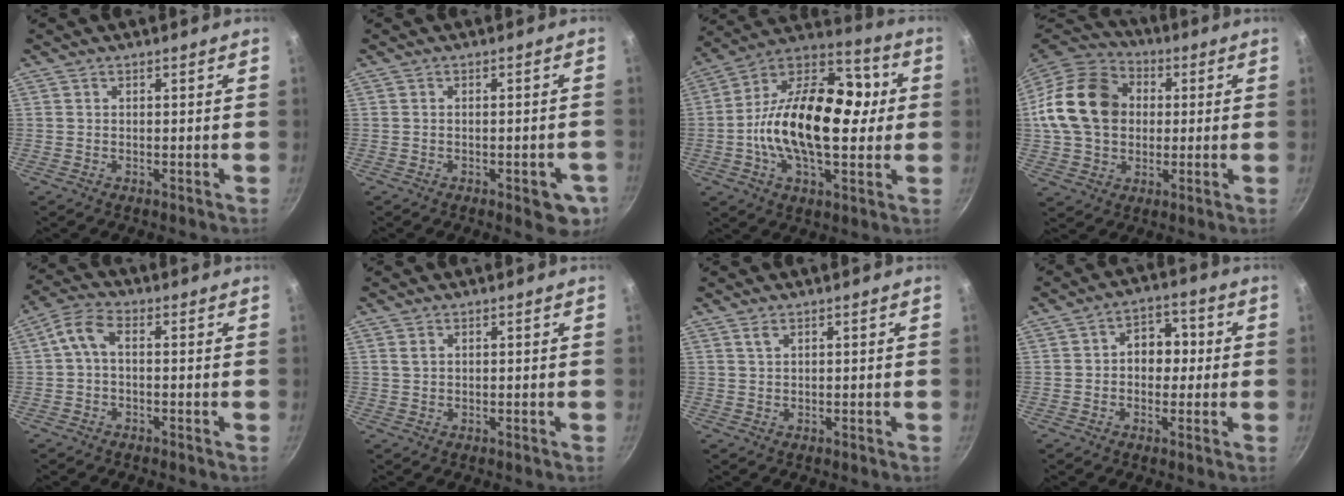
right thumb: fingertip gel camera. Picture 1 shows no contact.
{"total": 6.6, "force": [-2.4, 2.6, 5.6], "torque": [-0.050, 0.003, -0.029]}
{"total": 24.7, "force": [-0.1, 14.2, 20.2], "torque": [-0.317, 0.036, -0.023]}
{"total": 19.1, "force": [2.0, 14.9, 11.7], "torque": [-0.194, 0.028, 0.026]}
{"total": 4.8, "force": [-0.4, 2.9, 3.8], "torque": [-0.090, 0.024, -0.015]}
{"total": 1.2, "force": [0.6, 0.8, 0.7], "torque": [-0.013, 0.000, 0.010]}
{"total": 1.1, "force": [0.7, 0.6, 0.7], "torque": [-0.013, -0.003, 0.017]}
{"total": 7.0, "force": [0.2, 5.3, 4.5], "torque": [-0.018, 0.015, -0.006]}